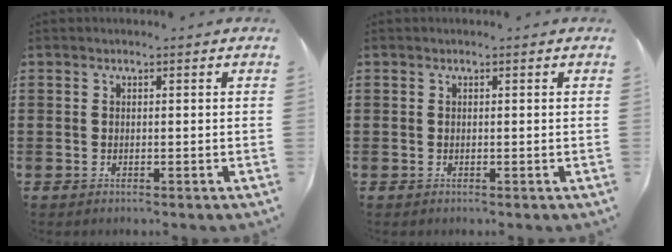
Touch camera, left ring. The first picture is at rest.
{"total": 0.0}